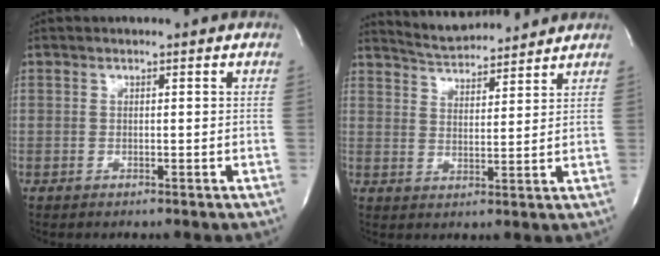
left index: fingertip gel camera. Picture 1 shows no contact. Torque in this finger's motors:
{"motor_torque": [-0.13, 0.04, 0.11, 0.07]}